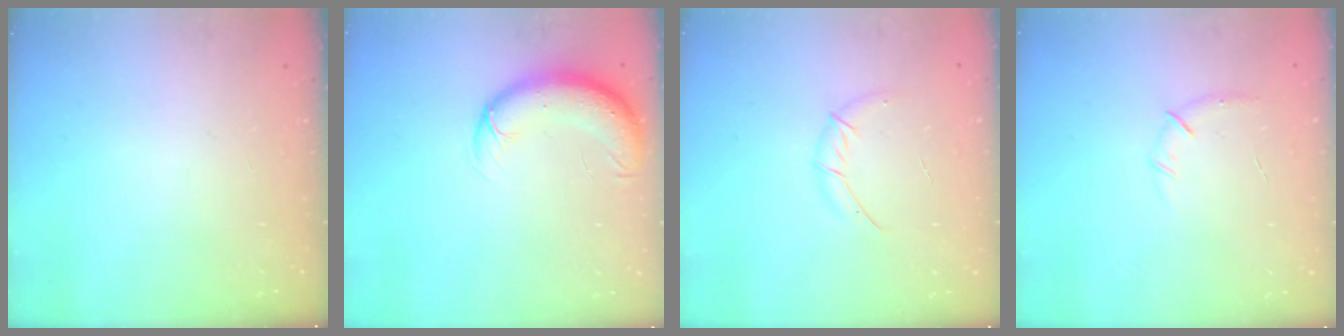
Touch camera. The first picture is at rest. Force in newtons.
{"total": 9.1, "press": 8.7, "slide": 2.5}
{"total": 5.7, "press": 5.6, "slide": 1.2}
{"total": 6.4, "press": 6.2, "slide": 1.6}